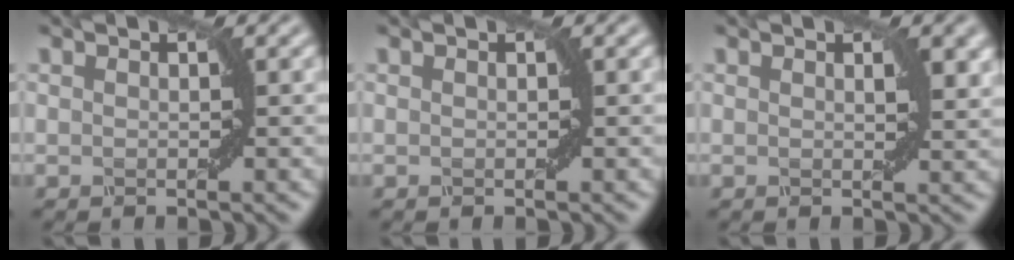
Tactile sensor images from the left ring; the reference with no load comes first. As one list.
[{"total": 0.0}, {"total": 1.8, "force": [0.9, 0.6, 1.5], "torque": [-0.016, 0.000, 0.017]}]